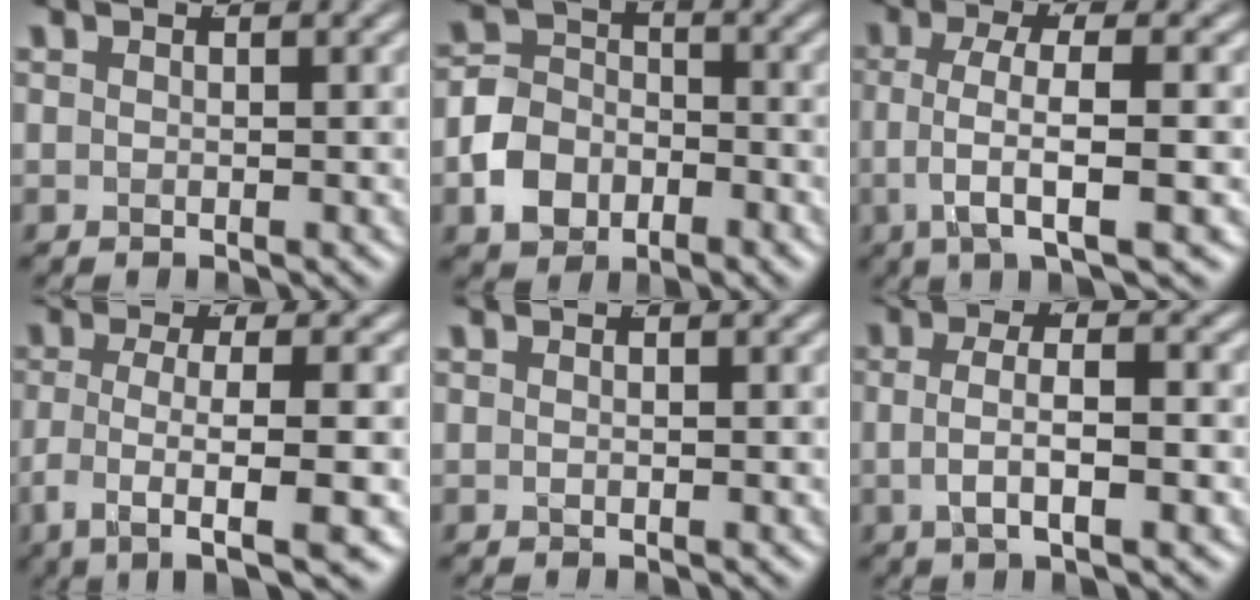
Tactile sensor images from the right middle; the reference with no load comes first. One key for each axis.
{"total": 5.3, "fx": -1.8, "fy": 4.3, "fz": 2.4, "tx": -0.032, "ty": -0.006, "tz": -0.034}
{"total": 5.4, "fx": -0.9, "fy": 1.8, "fz": 5.0, "tx": -0.097, "ty": -0.014, "tz": -0.013}
{"total": 7.3, "fx": -4.0, "fy": 1.9, "fz": 5.8, "tx": -0.105, "ty": -0.030, "tz": -0.050}
{"total": 0.0}
{"total": 3.9, "fx": -1.0, "fy": 1.5, "fz": 3.4, "tx": -0.056, "ty": -0.004, "tz": -0.017}